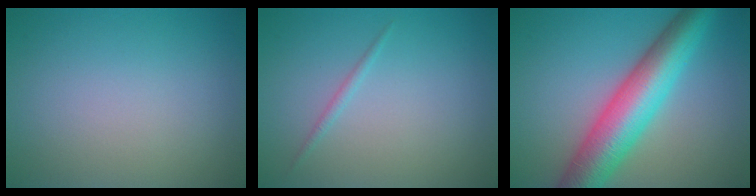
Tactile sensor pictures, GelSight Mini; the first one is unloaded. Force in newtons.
{"total": 0.7, "press": 0.7, "slide": 0.0}
{"total": 9.1, "press": 9.1, "slide": 0.1}